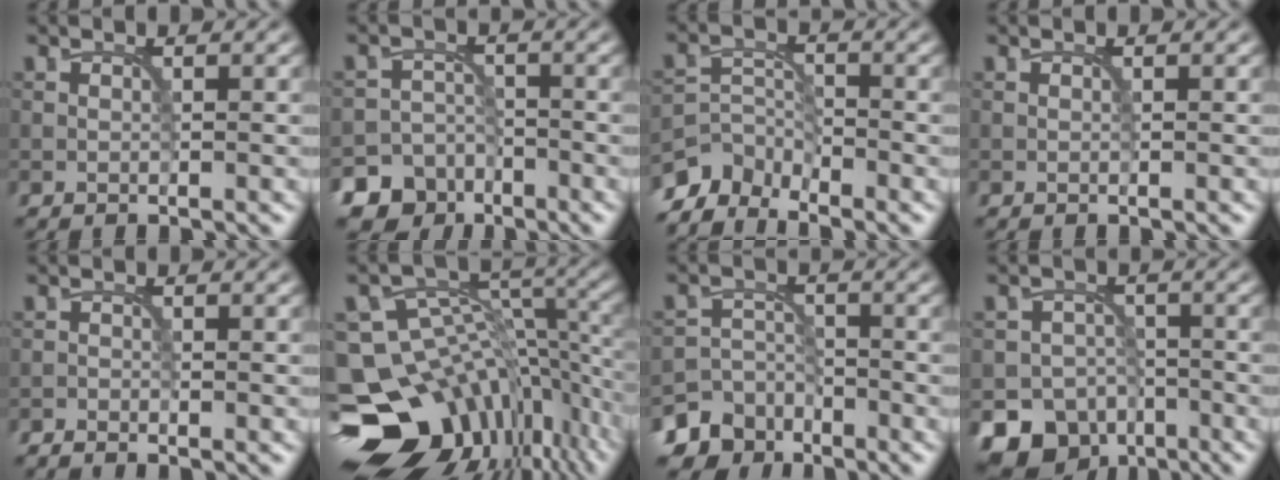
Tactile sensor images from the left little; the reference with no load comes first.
{"total": 7.9, "force": [-5.5, 5.6, 0.4], "torque": [0.015, -0.018, -0.105]}
{"total": 4.0, "force": [-3.7, 1.3, 0.5], "torque": [-0.007, -0.003, -0.084]}
{"total": 0.0}
{"total": 0.9, "force": [-0.9, 0.0, 0.2], "torque": [0.001, -0.002, -0.021]}
{"total": 16.3, "force": [-9.1, 11.1, 7.7], "torque": [-0.143, -0.002, -0.127]}
{"total": 7.2, "force": [-5.4, 4.6, 0.6], "torque": [0.007, -0.012, -0.100]}
{"total": 9.2, "force": [-6.0, 6.6, 2.1], "torque": [-0.019, -0.016, -0.105]}